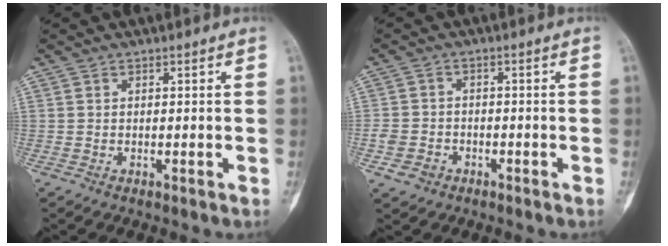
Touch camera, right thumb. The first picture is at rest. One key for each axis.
{"total": 4.2, "fx": -2.0, "fy": 3.4, "fz": 1.6, "tx": -0.023, "ty": 0.019, "tz": -0.030}